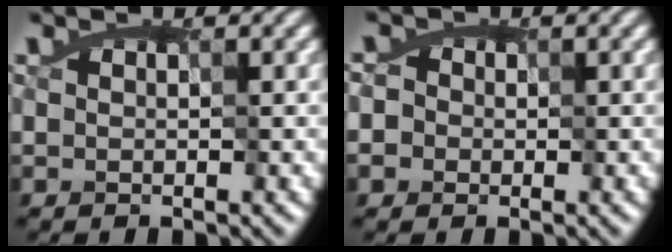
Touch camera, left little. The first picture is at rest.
{"total": 1.7, "force": [0.4, 1.7, 0.3], "torque": [-0.023, -0.003, 0.015]}